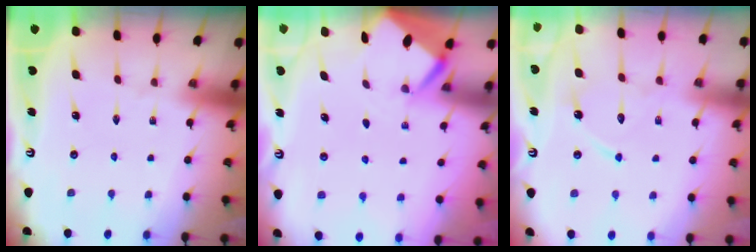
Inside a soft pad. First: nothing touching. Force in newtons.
{"total": 2.6, "press": 2.5, "slide": 0.3}
{"total": 9.6, "press": 9.6, "slide": 0.8}